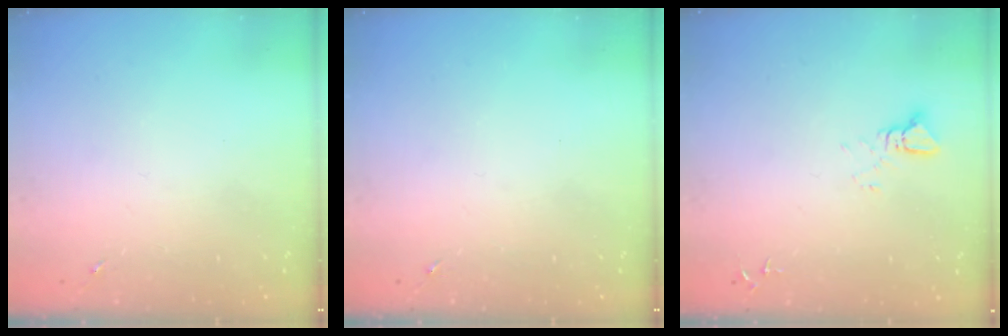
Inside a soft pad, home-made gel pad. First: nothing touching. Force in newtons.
{"total": 0.0}
{"total": 2.4, "press": 2.4, "slide": 0.1}